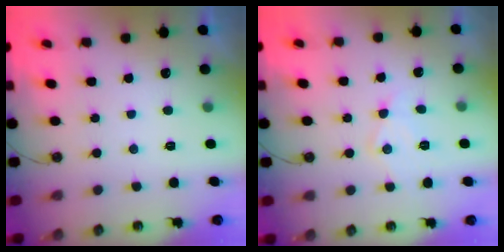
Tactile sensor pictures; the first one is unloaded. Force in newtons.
{"total": 9.3, "press": 9.3, "slide": 0.5}